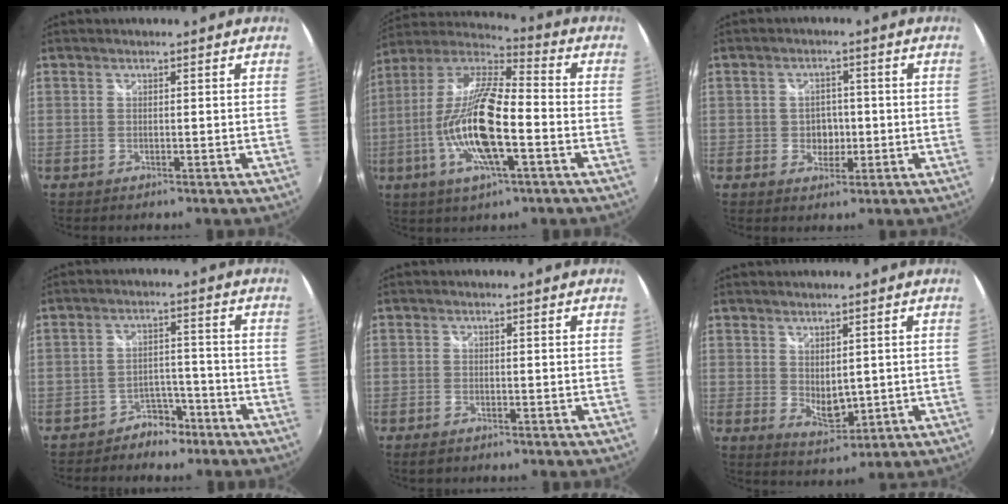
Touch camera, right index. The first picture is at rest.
{"total": 18.5, "force": [-5.3, 4.6, 17.1], "torque": [-0.335, -0.012, -0.106]}
{"total": 3.9, "force": [-0.6, 3.4, 1.7], "torque": [-0.027, 0.005, -0.008]}
{"total": 5.4, "force": [-4.2, 3.2, 1.1], "torque": [-0.025, 0.019, -0.063]}
{"total": 2.1, "force": [-1.5, 1.1, 1.0], "torque": [-0.025, -0.005, -0.029]}
{"total": 4.8, "force": [1.0, 3.2, 3.4], "torque": [-0.052, -0.008, 0.026]}